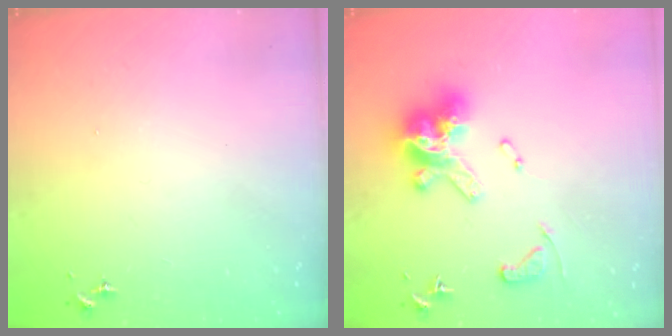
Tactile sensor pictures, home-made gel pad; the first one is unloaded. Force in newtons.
{"total": 17.3, "press": 17.2, "slide": 1.6}